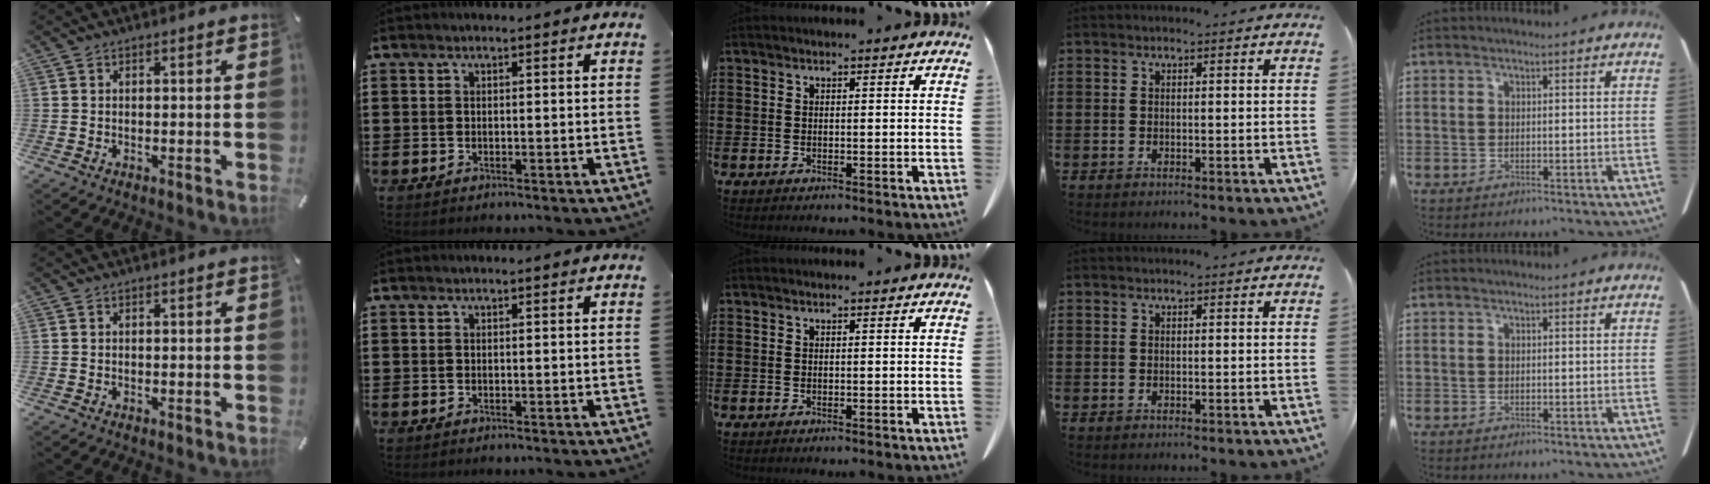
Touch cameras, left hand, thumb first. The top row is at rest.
{}